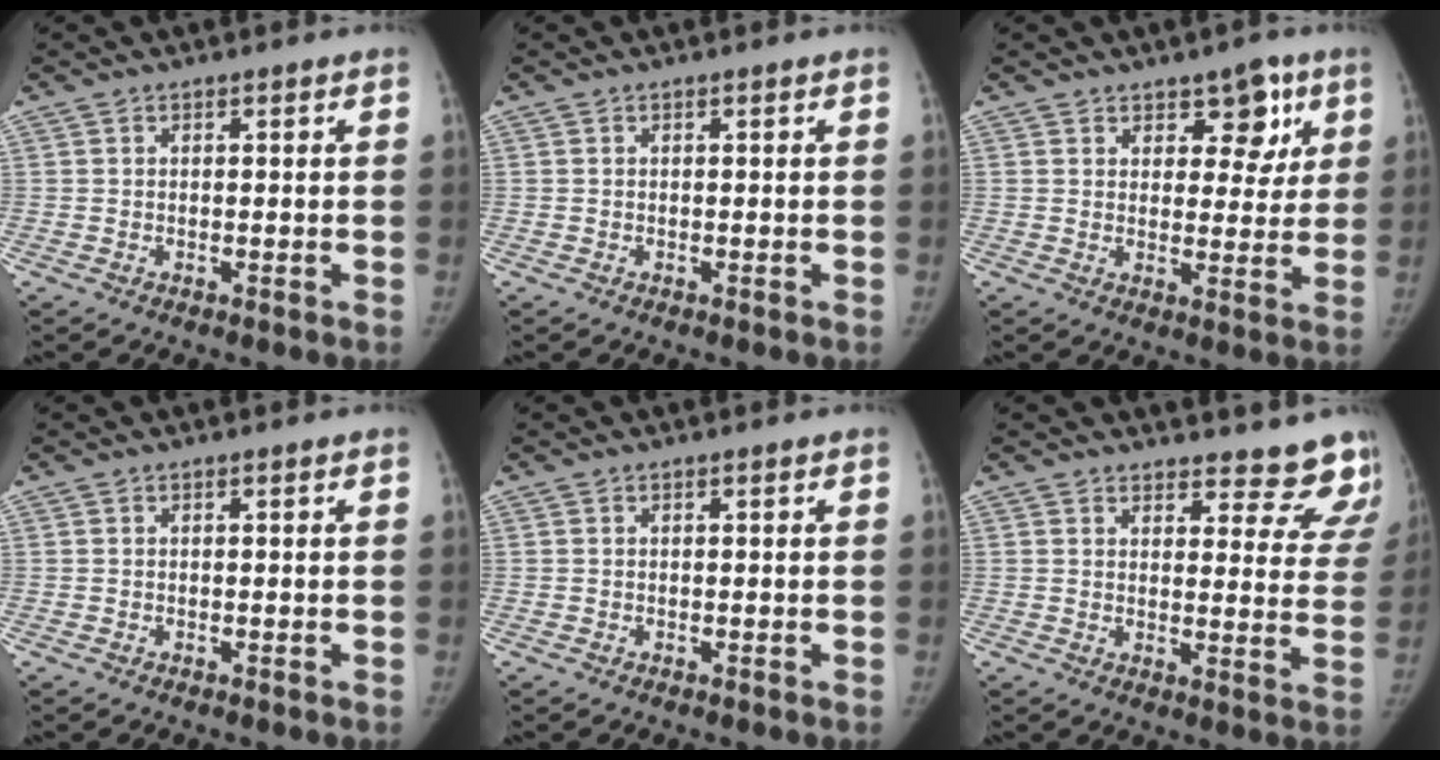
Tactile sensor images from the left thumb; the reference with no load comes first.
{"total": 0.0}
{"total": 7.4, "force": [3.9, 4.5, 4.3], "torque": [-0.014, -0.018, 0.052]}
{"total": 0.0}
{"total": 0.0}
{"total": 14.5, "force": [13.6, 4.5, 2.3], "torque": [0.031, -0.112, 0.132]}